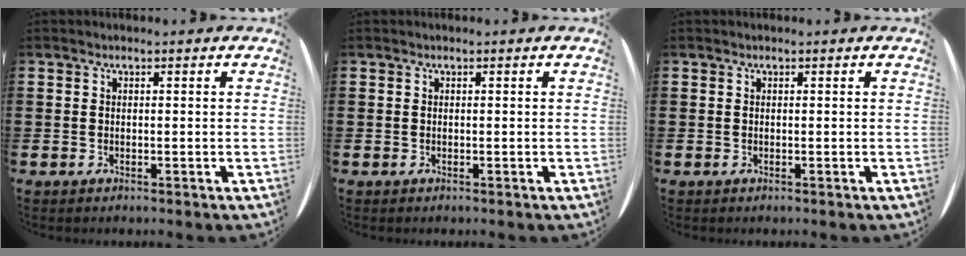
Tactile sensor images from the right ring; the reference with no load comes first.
{"total": 0.0}
{"total": 0.0}